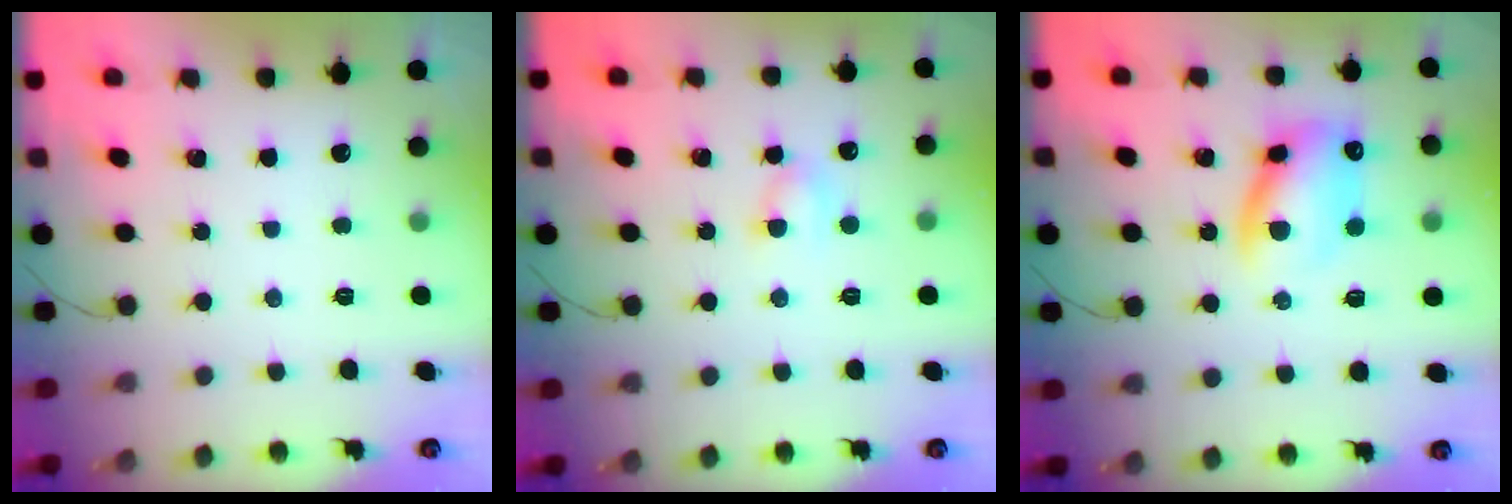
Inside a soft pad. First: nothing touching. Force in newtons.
{"total": 3.8, "press": 3.6, "slide": 1.0}
{"total": 11.9, "press": 11.8, "slide": 2.0}